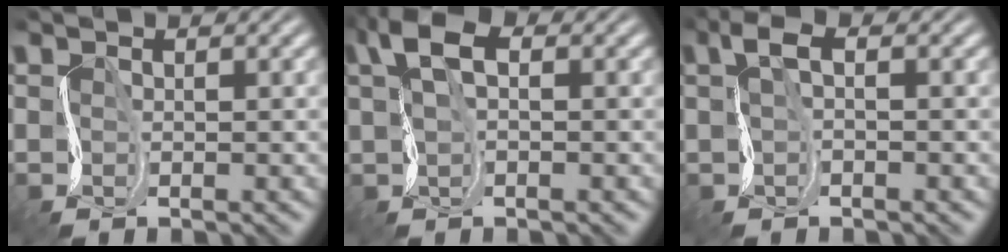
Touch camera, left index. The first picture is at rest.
{"total": 4.6, "force": [0.7, 2.8, 3.7], "torque": [-0.084, 0.010, 0.005]}
{"total": 2.4, "force": [-0.1, 1.2, 2.1], "torque": [-0.050, 0.003, -0.006]}